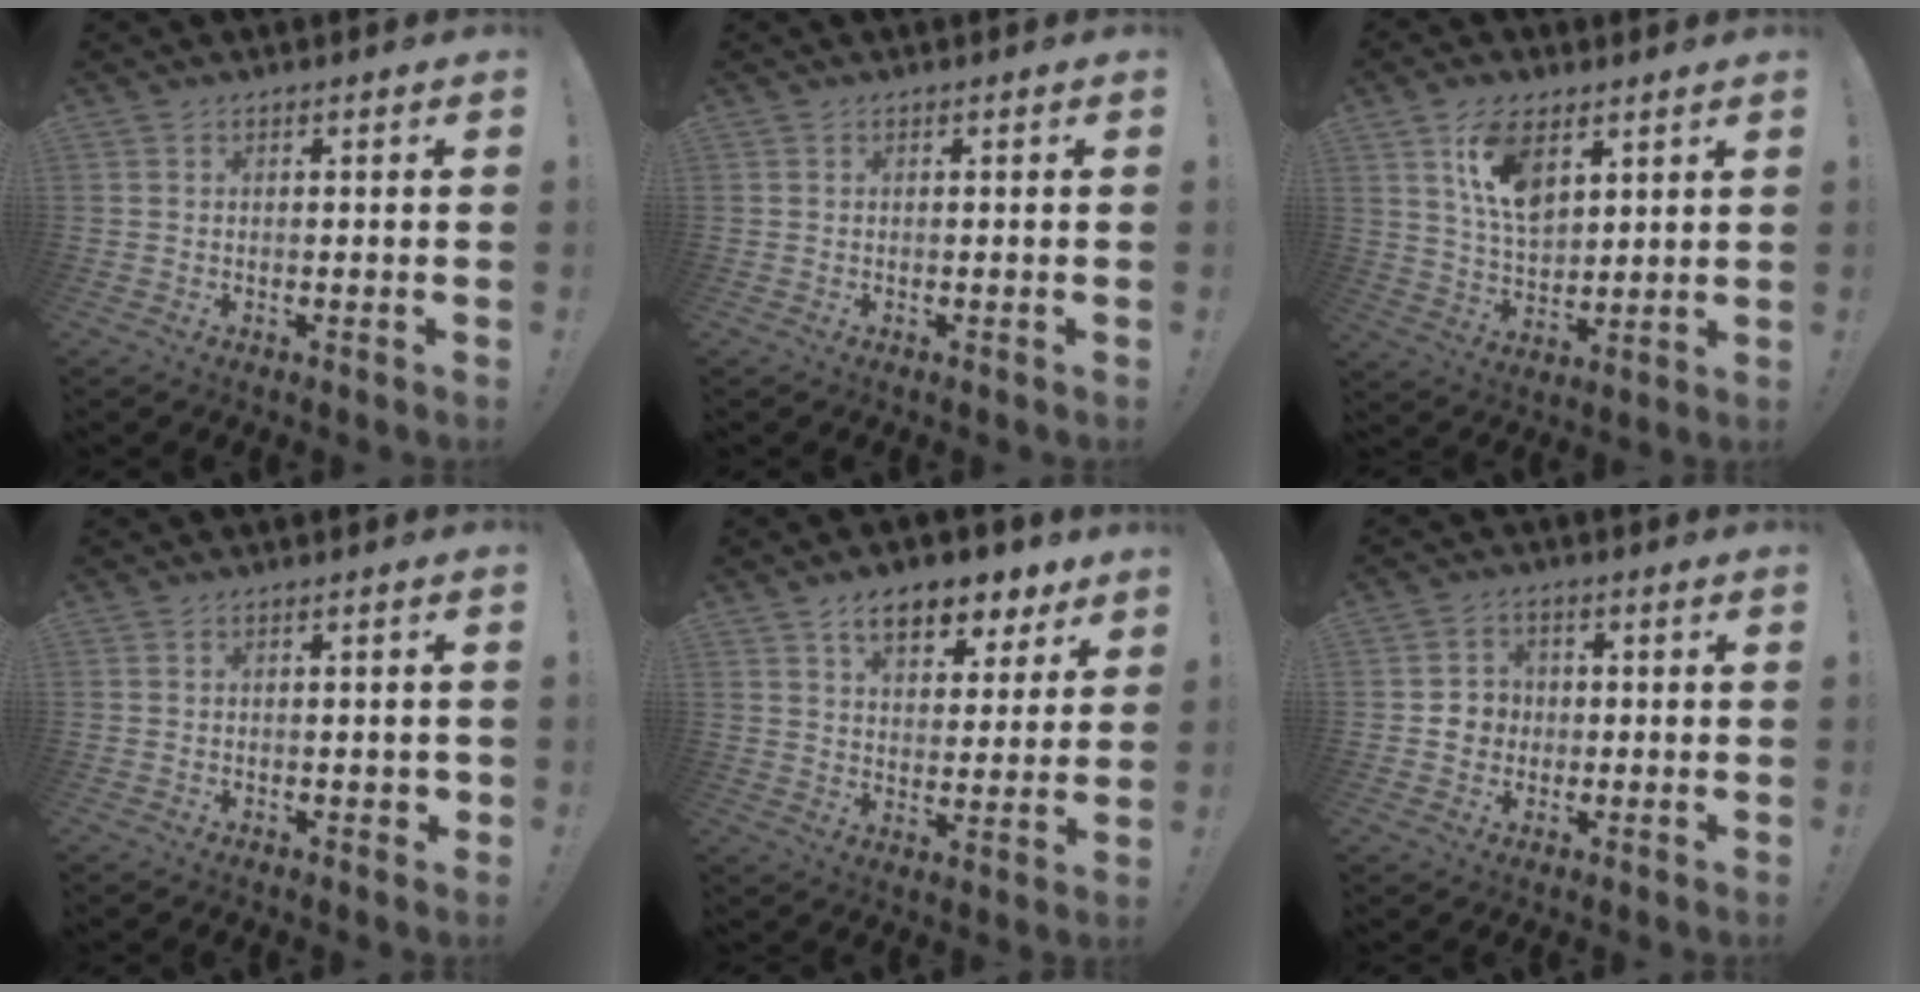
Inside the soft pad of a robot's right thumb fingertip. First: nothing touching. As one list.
[{"total": 0.0}, {"total": 12.5, "force": [6.7, 6.9, 8.0], "torque": [-0.150, -0.023, 0.123]}, {"total": 1.7, "force": [-0.3, 0.9, 1.4], "torque": [-0.026, 0.008, -0.004]}, {"total": 11.3, "force": [7.2, 6.1, 6.3], "torque": [-0.092, -0.039, 0.128]}, {"total": 5.4, "force": [-0.4, 5.2, 1.4], "torque": [-0.018, 0.010, -0.006]}]